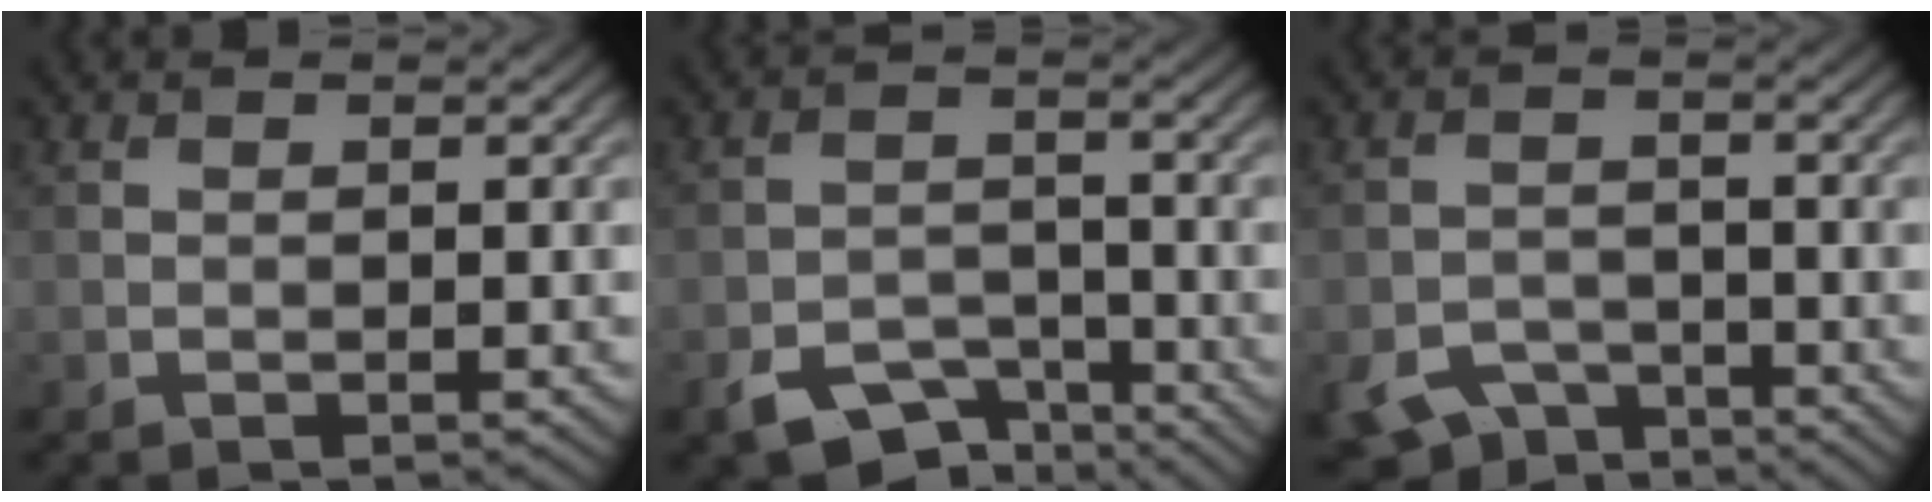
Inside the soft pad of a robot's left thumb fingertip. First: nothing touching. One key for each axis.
{"total": 6.3, "fx": -4.5, "fy": 3.3, "fz": 3.0, "tx": -0.055, "ty": -0.007, "tz": -0.082}
{"total": 5.3, "fx": -3.9, "fy": 2.7, "fz": 2.3, "tx": -0.046, "ty": -0.011, "tz": -0.073}